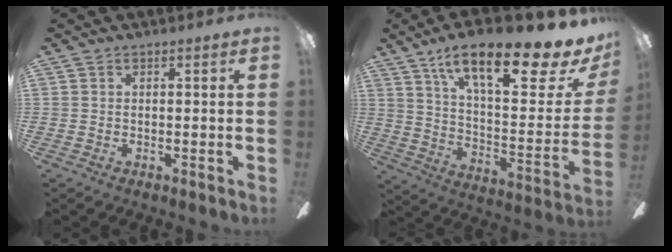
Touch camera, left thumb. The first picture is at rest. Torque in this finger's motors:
{"motor_torque": [0.47, 0.48, 1.50, -1.28, 0.46]}